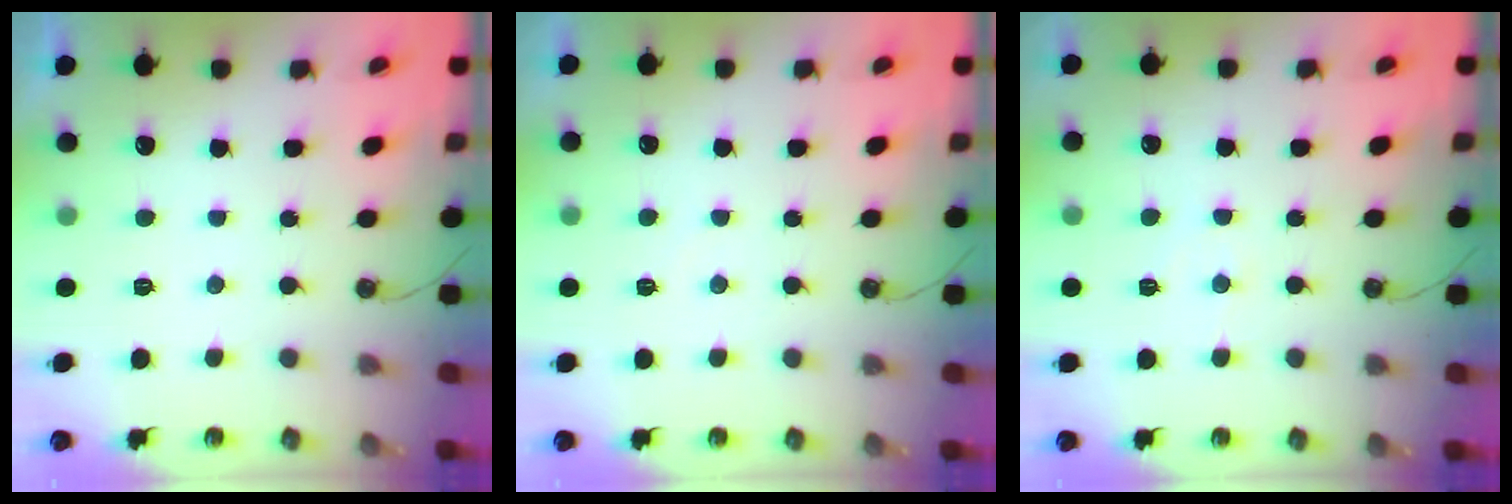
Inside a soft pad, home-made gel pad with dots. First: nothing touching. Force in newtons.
{"total": 2.9, "press": 2.9, "slide": 0.5}
{"total": 4.7, "press": 4.7, "slide": 0.5}